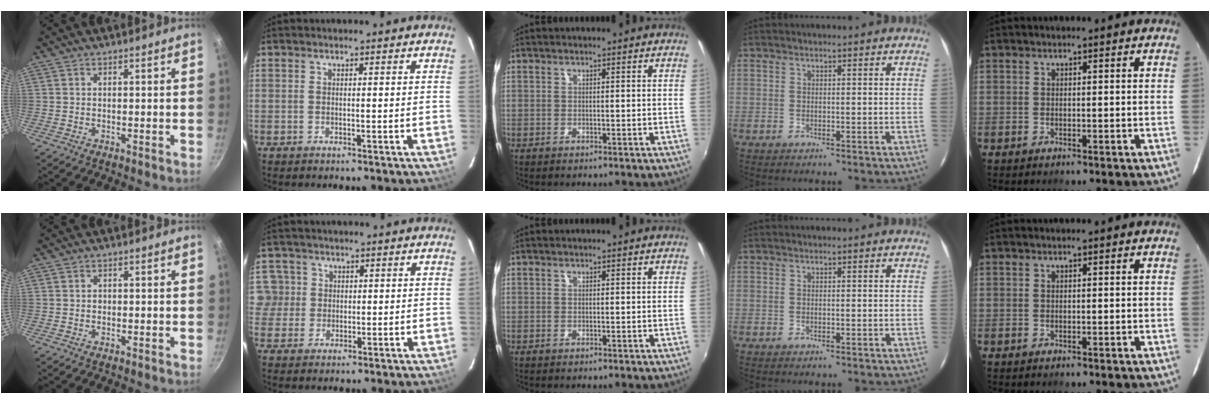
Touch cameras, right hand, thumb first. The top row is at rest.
{"thumb": {"total": 0.6, "force": [0.1, 0.6, 0.3], "torque": [-0.002, 0.003, 0.002]}, "index": {"total": 4.0, "force": [0.6, 4.0, 0.2], "torque": [0.018, 0.024, 0.010]}}